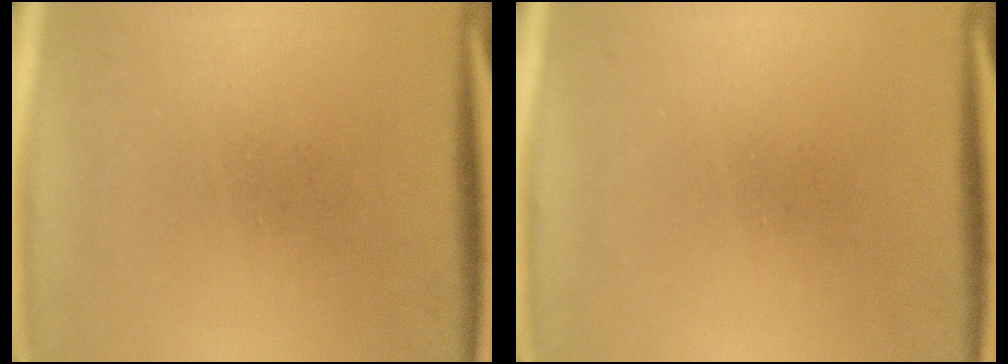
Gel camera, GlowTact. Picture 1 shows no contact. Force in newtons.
{"total": 0.0}